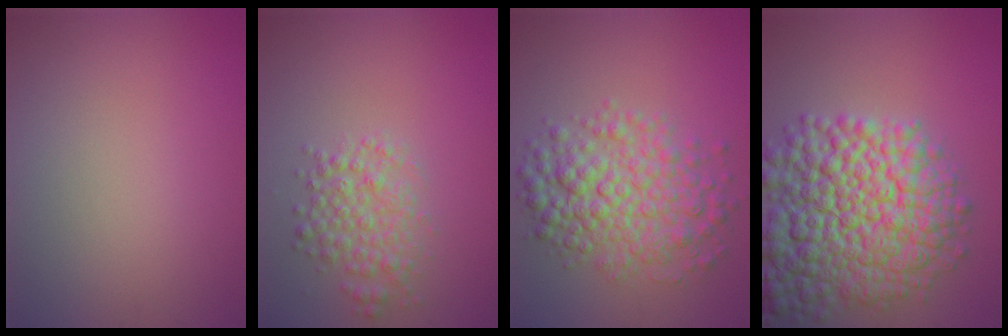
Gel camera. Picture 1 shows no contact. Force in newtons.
{"total": 3.2, "press": 3.1, "slide": 0.1}
{"total": 6.4, "press": 6.4, "slide": 0.1}
{"total": 13.7, "press": 13.7, "slide": 0.6}